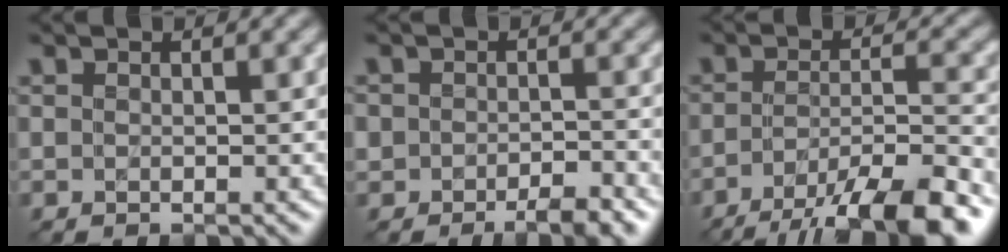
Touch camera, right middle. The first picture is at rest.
{"total": 3.3, "force": [-2.3, 1.5, 1.9], "torque": [-0.016, 0.000, -0.034]}
{"total": 10.1, "force": [-6.8, 2.6, 7.1], "torque": [-0.106, -0.001, -0.110]}